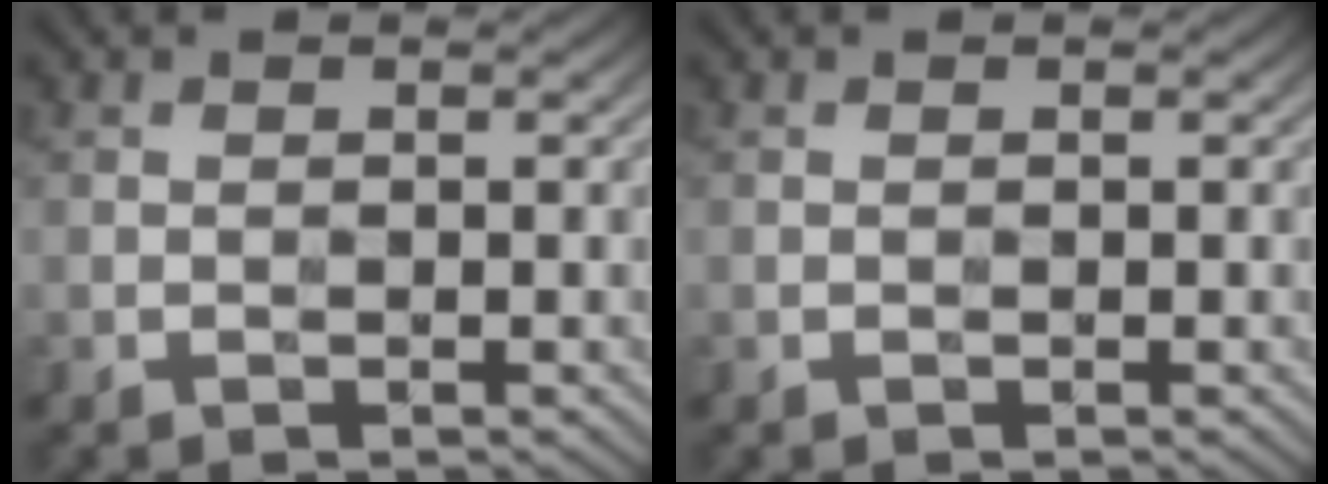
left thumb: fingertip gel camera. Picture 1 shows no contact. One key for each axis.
{"total": 0.0}